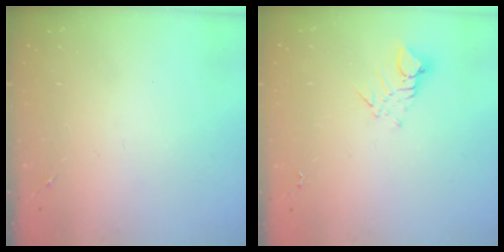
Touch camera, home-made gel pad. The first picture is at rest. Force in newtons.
{"total": 3.8, "press": 3.8, "slide": 0.2}